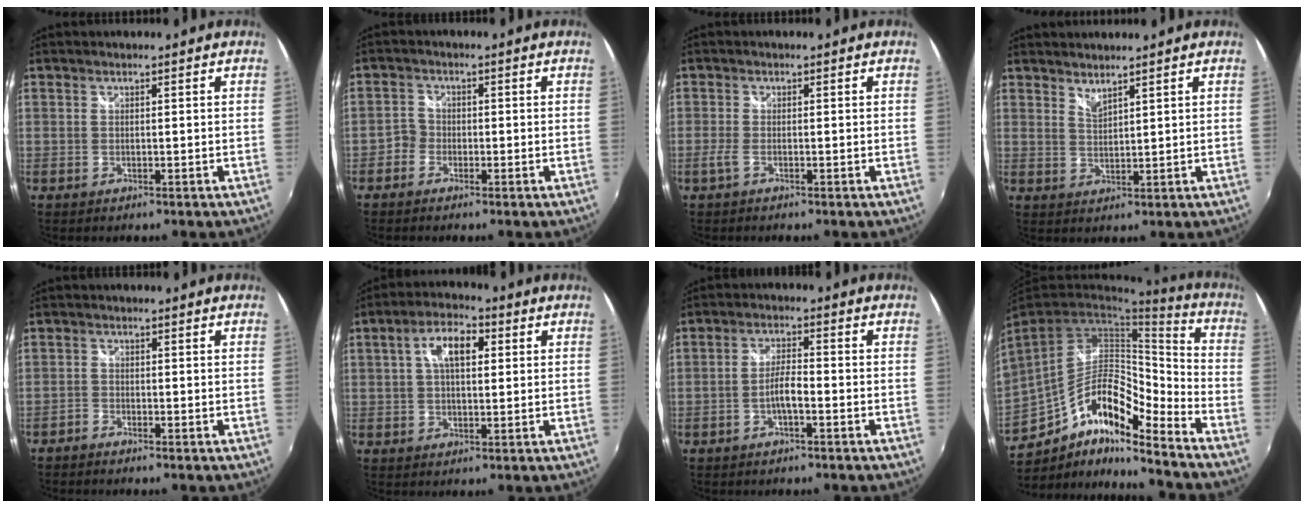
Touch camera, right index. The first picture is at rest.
{"total": 2.4, "force": [-1.5, 1.9, 0.2], "torque": [-0.004, 0.006, -0.031]}
{"total": 1.6, "force": [-0.9, 0.4, 1.3], "torque": [-0.029, -0.003, -0.020]}
{"total": 2.4, "force": [2.2, 0.1, 0.8], "torque": [-0.014, -0.001, 0.038]}
{"total": 1.6, "force": [-1.5, 0.4, 0.2], "torque": [-0.016, -0.002, -0.035]}
{"total": 7.5, "force": [1.8, 3.8, 6.1], "torque": [-0.109, 0.020, 0.029]}
{"total": 3.5, "force": [-1.5, 0.6, 3.1], "torque": [-0.064, 0.011, -0.029]}
{"total": 15.7, "force": [-9.2, 6.6, 10.9], "torque": [-0.205, 0.009, -0.170]}